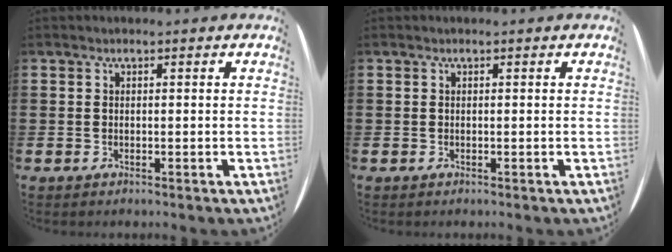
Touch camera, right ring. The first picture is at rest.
{"total": 0.0}